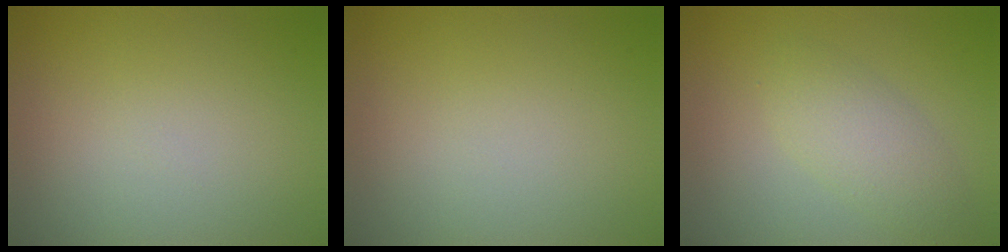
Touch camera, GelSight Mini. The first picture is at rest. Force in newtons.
{"total": 0.0}
{"total": 2.8, "press": 2.8, "slide": 0.2}